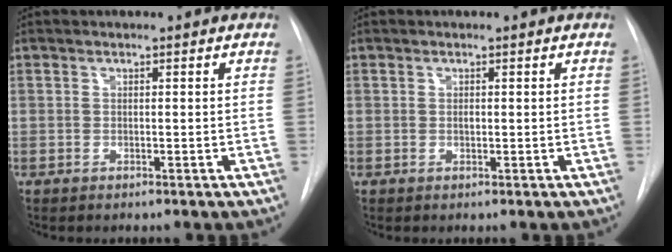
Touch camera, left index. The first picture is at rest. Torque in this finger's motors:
{"motor_torque": [0.43, -0.11, 0.01, 0.02]}